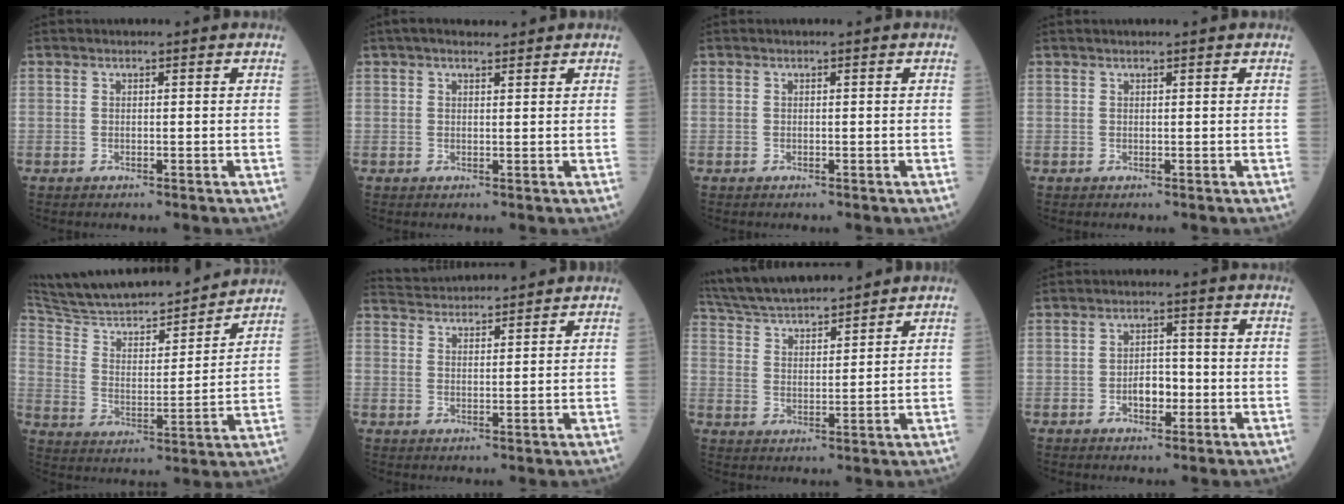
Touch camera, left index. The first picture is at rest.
{"total": 4.1, "force": [3.3, 1.1, 2.1], "torque": [-0.027, 0.024, 0.054]}
{"total": 0.0}
{"total": 2.0, "force": [1.8, 0.1, 0.9], "torque": [-0.002, 0.024, 0.026]}
{"total": 23.0, "force": [20.7, 3.5, 9.5], "torque": [-0.154, 0.006, 0.314]}
{"total": 9.5, "force": [9.3, 0.8, 2.0], "torque": [-0.036, 0.030, 0.143]}
{"total": 15.2, "force": [13.9, 2.4, 5.7], "torque": [-0.107, 0.032, 0.243]}
{"total": 3.5, "force": [-1.3, 1.9, 2.7], "torque": [-0.037, 0.005, -0.021]}